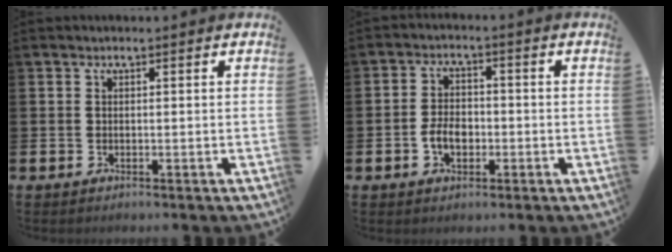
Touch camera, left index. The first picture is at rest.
{"total": 4.1, "force": [-1.2, 2.8, 2.8], "torque": [-0.041, 0.002, -0.025]}